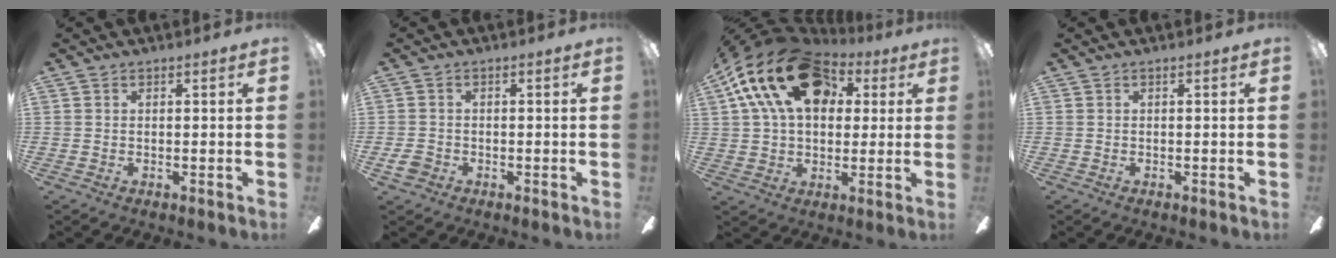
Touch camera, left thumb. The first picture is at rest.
{"total": 3.1, "force": [-1.4, 2.4, 1.5], "torque": [-0.036, 0.005, -0.028]}
{"total": 21.4, "force": [8.8, 13.7, 13.9], "torque": [-0.258, -0.018, 0.153]}
{"total": 0.0}